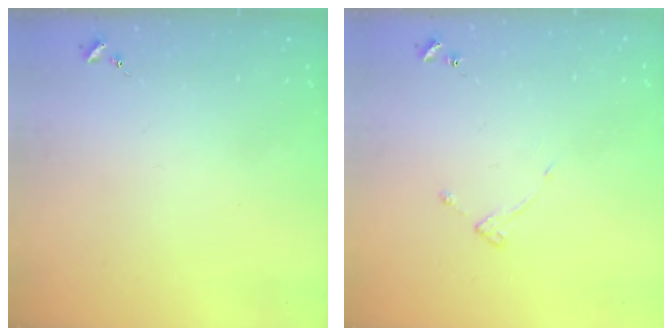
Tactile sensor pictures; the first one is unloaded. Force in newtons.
{"total": 3.7, "press": 3.6, "slide": 0.5}